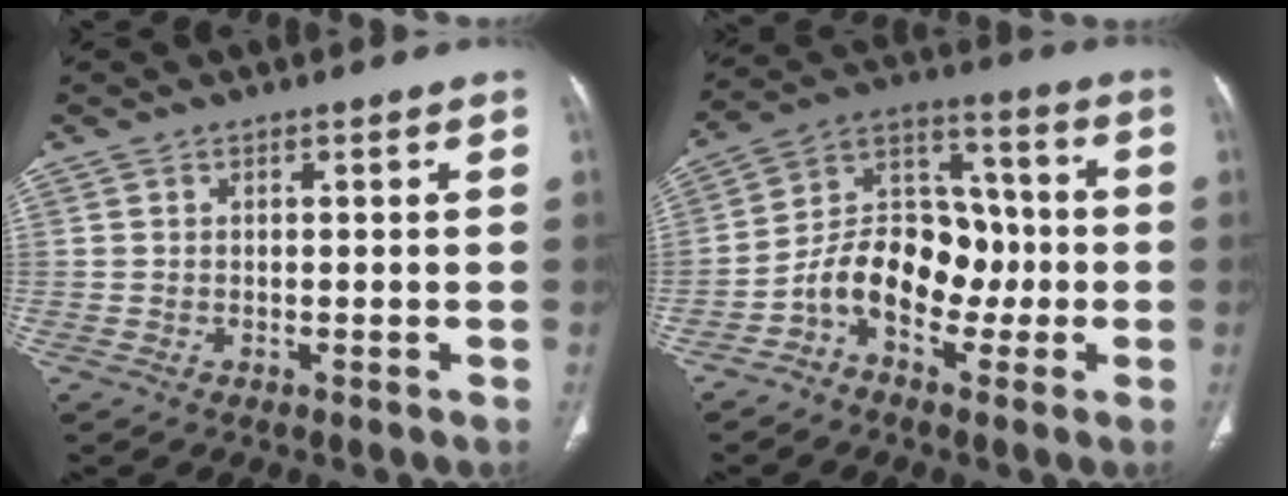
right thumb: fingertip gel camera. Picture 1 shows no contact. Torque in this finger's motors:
{"motor_torque": [1.42, 1.33, 0.11, -0.13, 0.07]}